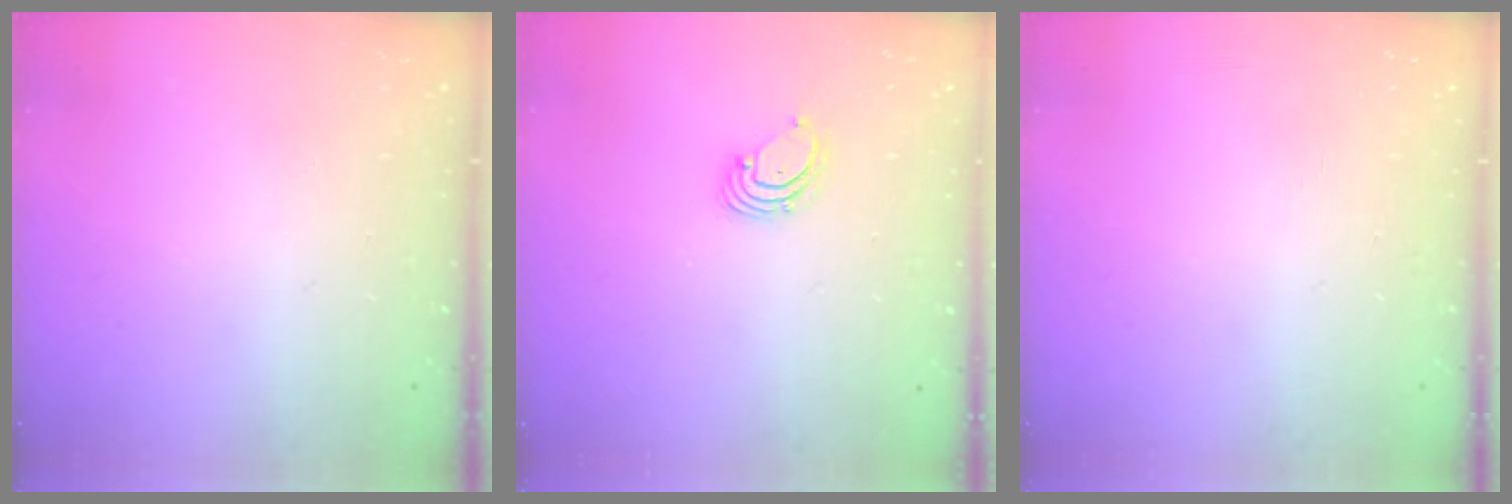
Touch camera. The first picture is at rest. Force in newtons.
{"total": 1.6, "press": 1.6, "slide": 0.1}
{"total": 0.0}